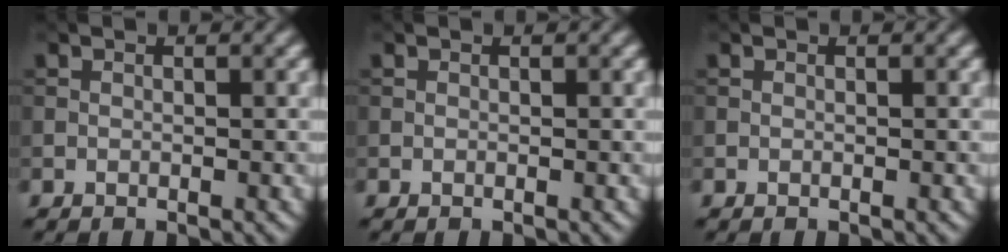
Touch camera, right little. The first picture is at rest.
{"total": 0.0}
{"total": 0.0}